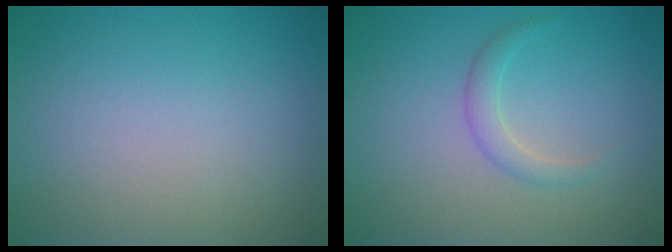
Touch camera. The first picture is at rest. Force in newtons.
{"total": 1.6, "press": 1.6, "slide": 0.1}